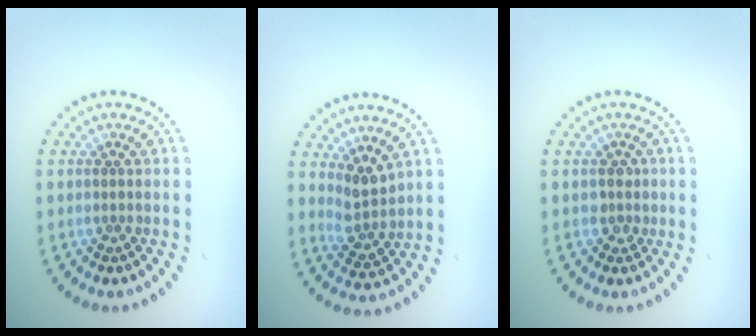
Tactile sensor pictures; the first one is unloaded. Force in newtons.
{"total": 2.6, "press": 2.1, "slide": 1.5}
{"total": 1.4, "press": 1.2, "slide": 0.7}